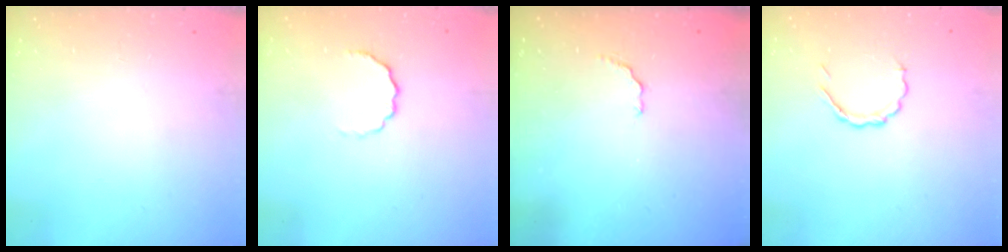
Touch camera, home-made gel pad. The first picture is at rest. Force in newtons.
{"total": 4.9, "press": 4.8, "slide": 1.0}
{"total": 2.6, "press": 2.5, "slide": 0.9}
{"total": 3.9, "press": 3.6, "slide": 1.3}